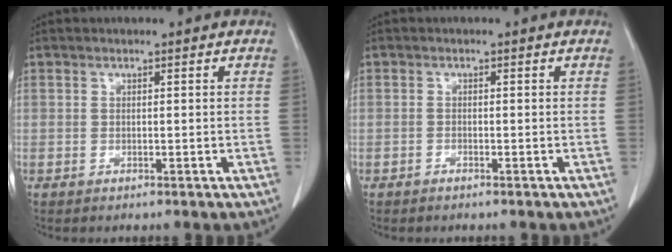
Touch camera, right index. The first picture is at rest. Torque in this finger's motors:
{"motor_torque": [0.09, -0.07, 0.04, 0.00]}